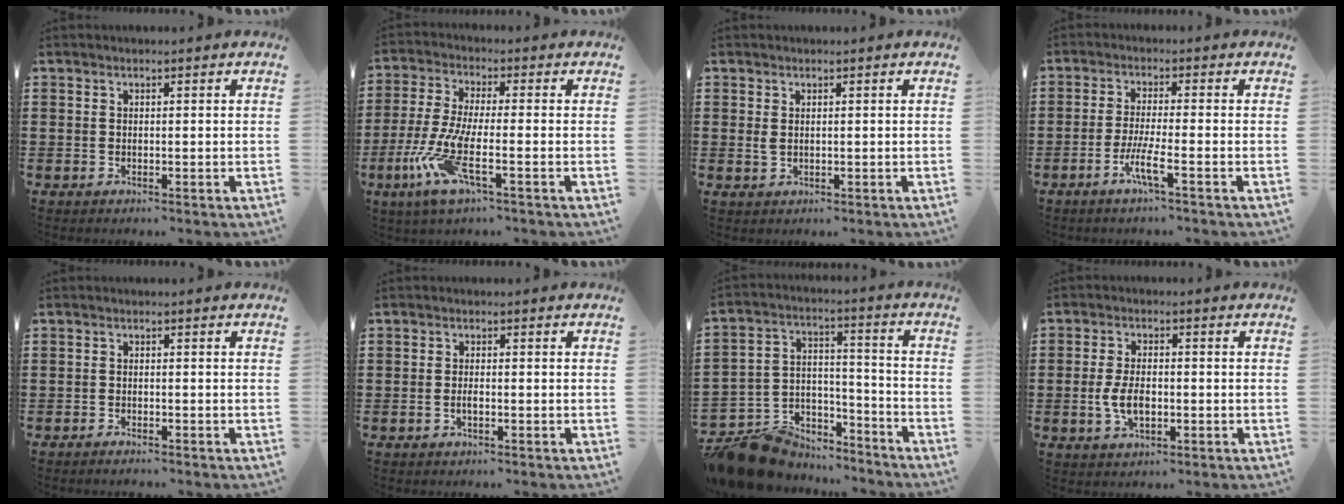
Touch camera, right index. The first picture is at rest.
{"total": 8.5, "force": [-3.9, 1.7, 7.4], "torque": [-0.188, -0.019, -0.080]}
{"total": 1.1, "force": [0.4, 0.6, 0.8], "torque": [-0.019, 0.003, 0.008]}
{"total": 4.8, "force": [-2.5, 0.0, 4.1], "torque": [-0.090, -0.014, -0.051]}
{"total": 1.0, "force": [-0.9, -0.2, 0.2], "torque": [-0.007, -0.004, -0.018]}
{"total": 1.2, "force": [-0.5, 0.3, 1.1], "torque": [-0.024, -0.006, -0.006]}
{"total": 10.8, "force": [-9.8, 4.2, 1.8], "torque": [-0.051, 0.030, -0.186]}
{"total": 5.1, "force": [-0.9, 2.6, 4.3], "torque": [-0.099, -0.004, -0.020]}